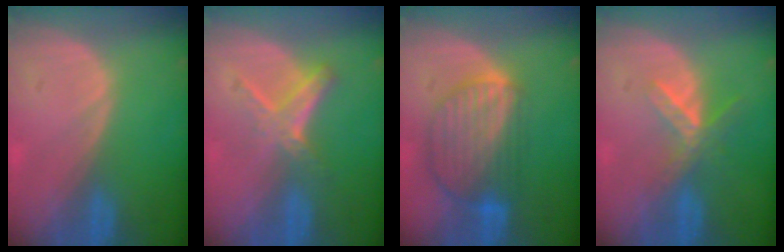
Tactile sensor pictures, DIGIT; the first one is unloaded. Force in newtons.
{"total": 5.8, "press": 5.2, "slide": 2.5}
{"total": 9.0, "press": 7.7, "slide": 4.6}
{"total": 5.6, "press": 4.9, "slide": 2.7}